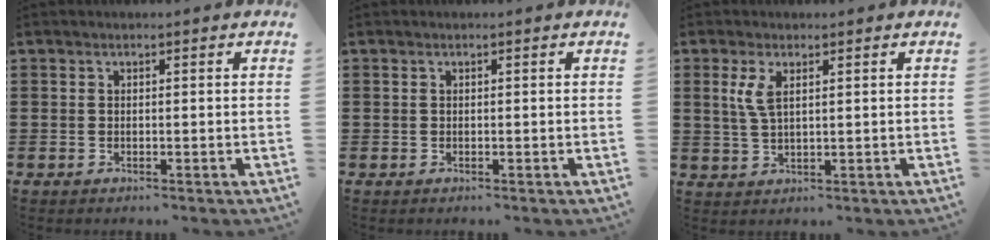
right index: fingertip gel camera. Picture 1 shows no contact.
{"total": 0.0}
{"total": 3.7, "force": [1.4, 1.4, 3.2], "torque": [-0.075, 0.003, 0.021]}